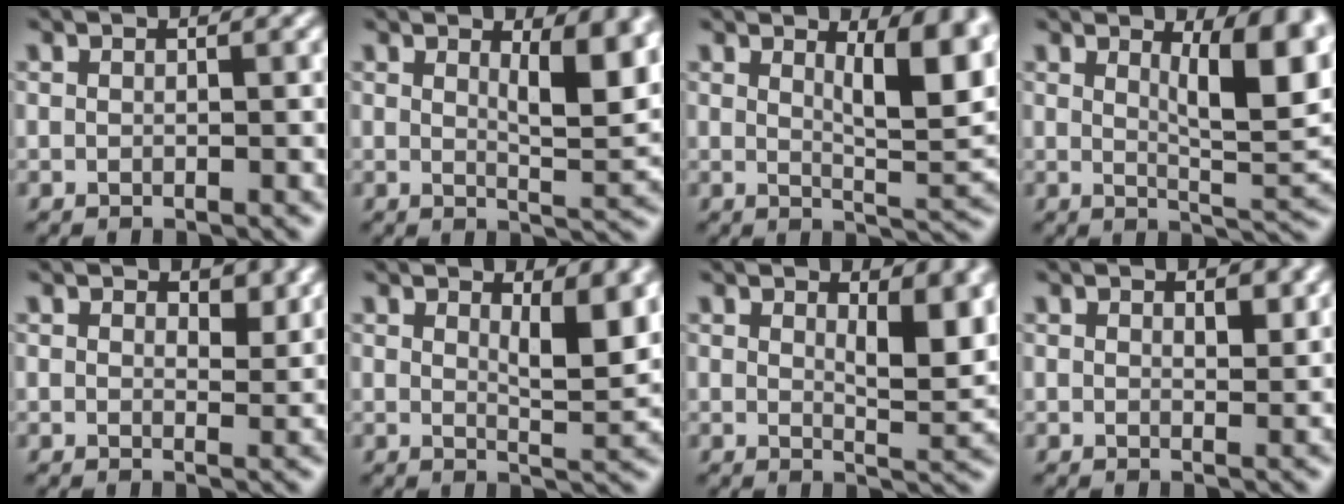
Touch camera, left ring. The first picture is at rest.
{"total": 5.1, "force": [1.9, 1.4, 4.5], "torque": [-0.062, -0.007, 0.034]}
{"total": 6.8, "force": [2.5, 2.0, 6.0], "torque": [-0.079, -0.008, 0.041]}
{"total": 7.5, "force": [2.6, 2.1, 6.8], "torque": [-0.089, -0.007, 0.043]}
{"total": 1.6, "force": [0.9, 0.9, 1.0], "torque": [-0.014, -0.008, 0.014]}
{"total": 4.2, "force": [1.7, 1.1, 3.7], "torque": [-0.053, -0.007, 0.029]}
{"total": 4.7, "force": [1.7, 1.5, 4.1], "torque": [-0.057, -0.006, 0.031]}
{"total": 1.3, "force": [0.7, 0.6, 0.9], "torque": [-0.011, -0.005, 0.014]}